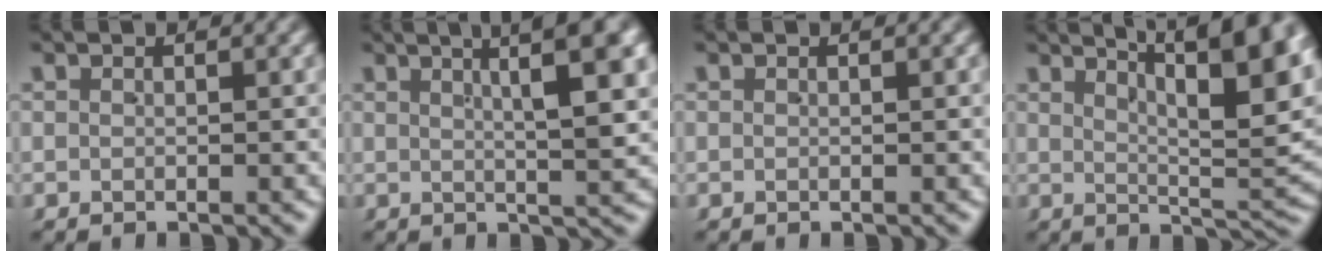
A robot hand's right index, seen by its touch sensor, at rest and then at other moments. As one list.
[{"total": 6.9, "force": [3.3, 0.7, 6.0], "torque": [-0.075, 0.022, 0.049]}, {"total": 0.0}, {"total": 10.1, "force": [4.9, 2.7, 8.4], "torque": [-0.094, 0.012, 0.072]}]